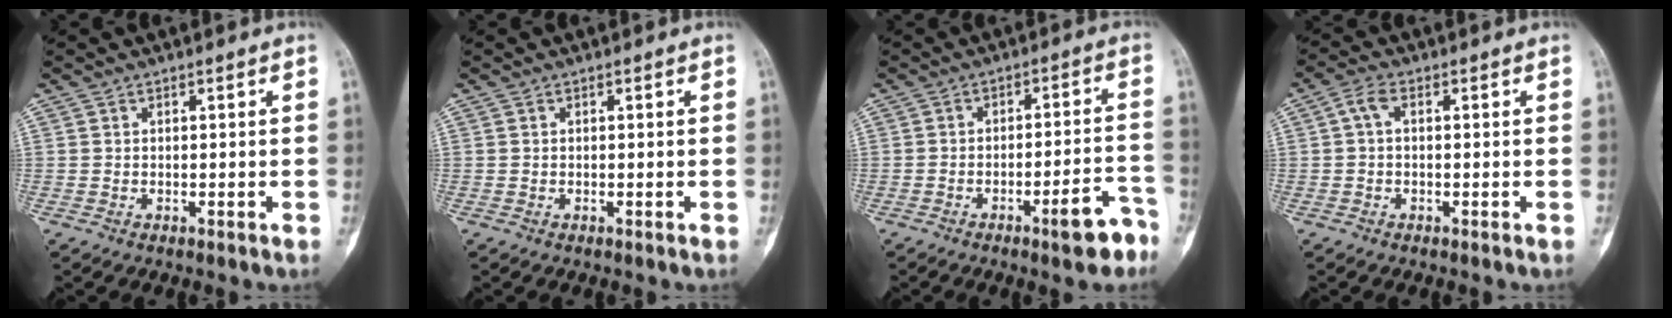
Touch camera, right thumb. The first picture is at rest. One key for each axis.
{"total": 0.0}
{"total": 8.2, "fx": -5.0, "fy": 1.8, "fz": 6.2, "tx": -0.077, "ty": 0.038, "tz": -0.066}
{"total": 2.9, "fx": 0.3, "fy": 1.6, "fz": 2.4, "tx": -0.047, "ty": 0.010, "tz": 0.000}